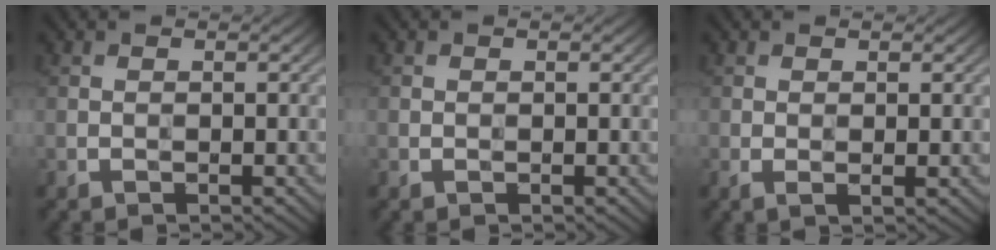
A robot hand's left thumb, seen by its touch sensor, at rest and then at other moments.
{"total": 0.0}
{"total": 1.4, "force": [0.1, 0.4, 1.3], "torque": [-0.029, -0.004, 0.001]}